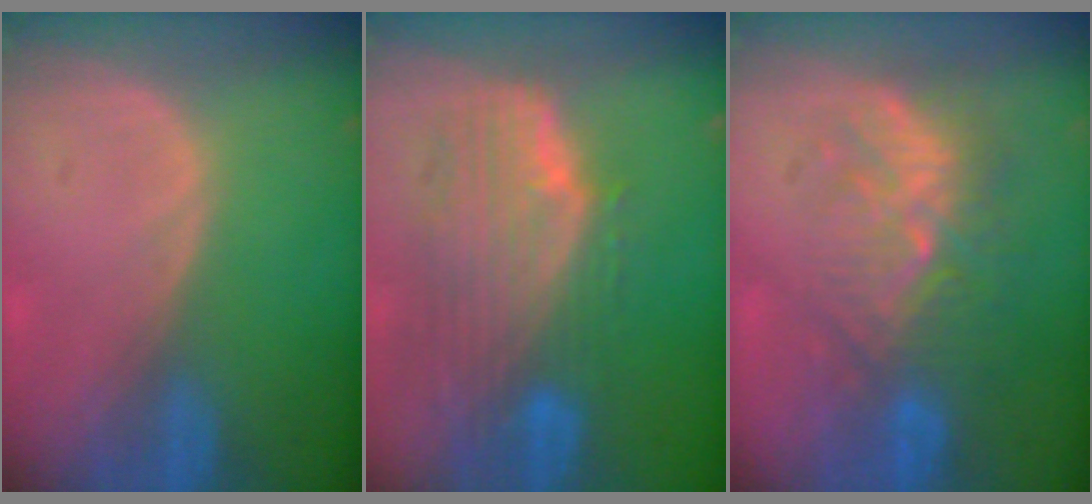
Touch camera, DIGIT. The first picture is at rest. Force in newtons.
{"total": 9.8, "press": 8.6, "slide": 4.8}
{"total": 9.3, "press": 8.9, "slide": 2.6}